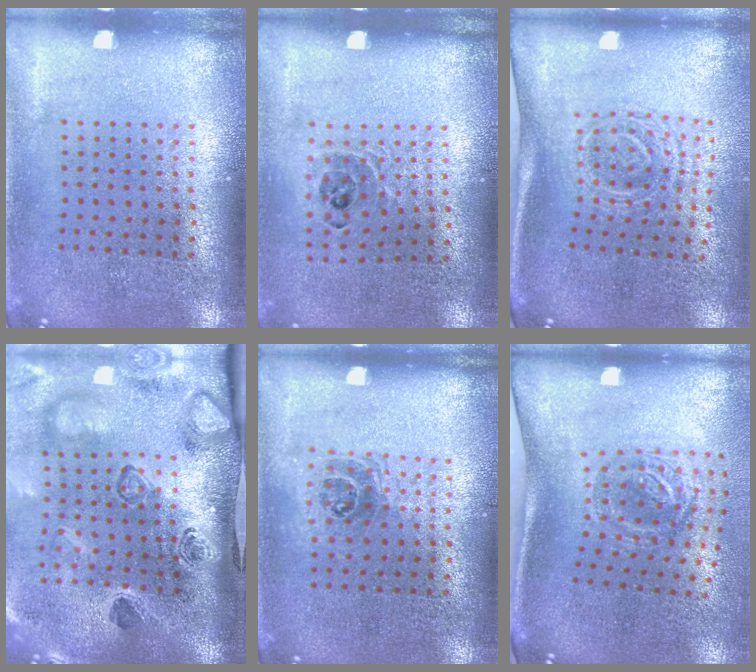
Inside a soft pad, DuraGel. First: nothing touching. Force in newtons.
{"total": 0.9, "press": 0.9, "slide": 0.1}
{"total": 1.7, "press": 1.3, "slide": 1.2}
{"total": 4.7, "press": 3.3, "slide": 3.3}
{"total": 1.0, "press": 1.0, "slide": 0.3}
{"total": 1.9, "press": 1.2, "slide": 1.5}